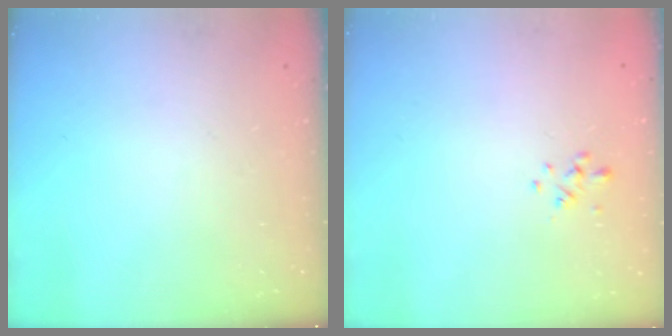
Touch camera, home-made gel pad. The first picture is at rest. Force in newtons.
{"total": 0.8, "press": 0.6, "slide": 0.4}